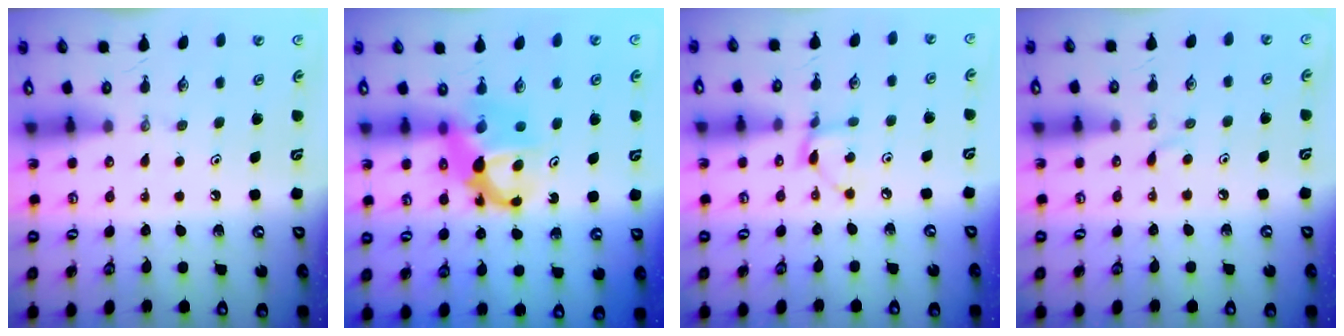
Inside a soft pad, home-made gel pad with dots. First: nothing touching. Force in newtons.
{"total": 6.8, "press": 6.7, "slide": 0.4}
{"total": 5.6, "press": 5.6, "slide": 0.2}
{"total": 3.3, "press": 3.2, "slide": 0.4}